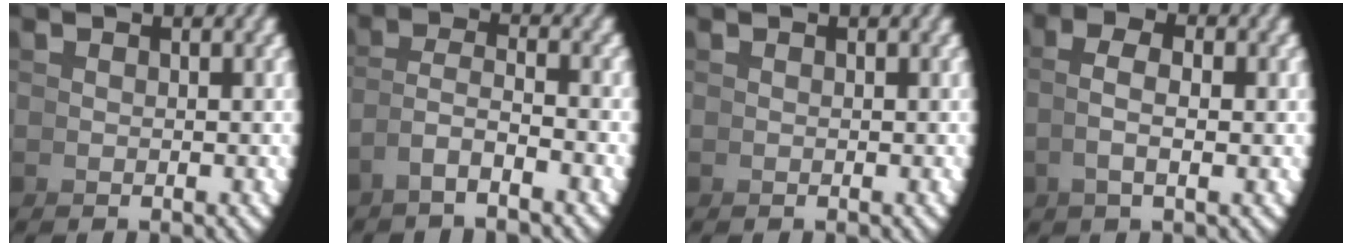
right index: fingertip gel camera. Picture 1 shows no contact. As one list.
[{"total": 2.8, "force": [-1.2, 0.7, 2.5], "torque": [-0.050, -0.009, -0.017]}, {"total": 0.0}, {"total": 2.6, "force": [0.7, 0.2, 2.5], "torque": [-0.049, 0.005, 0.013]}]